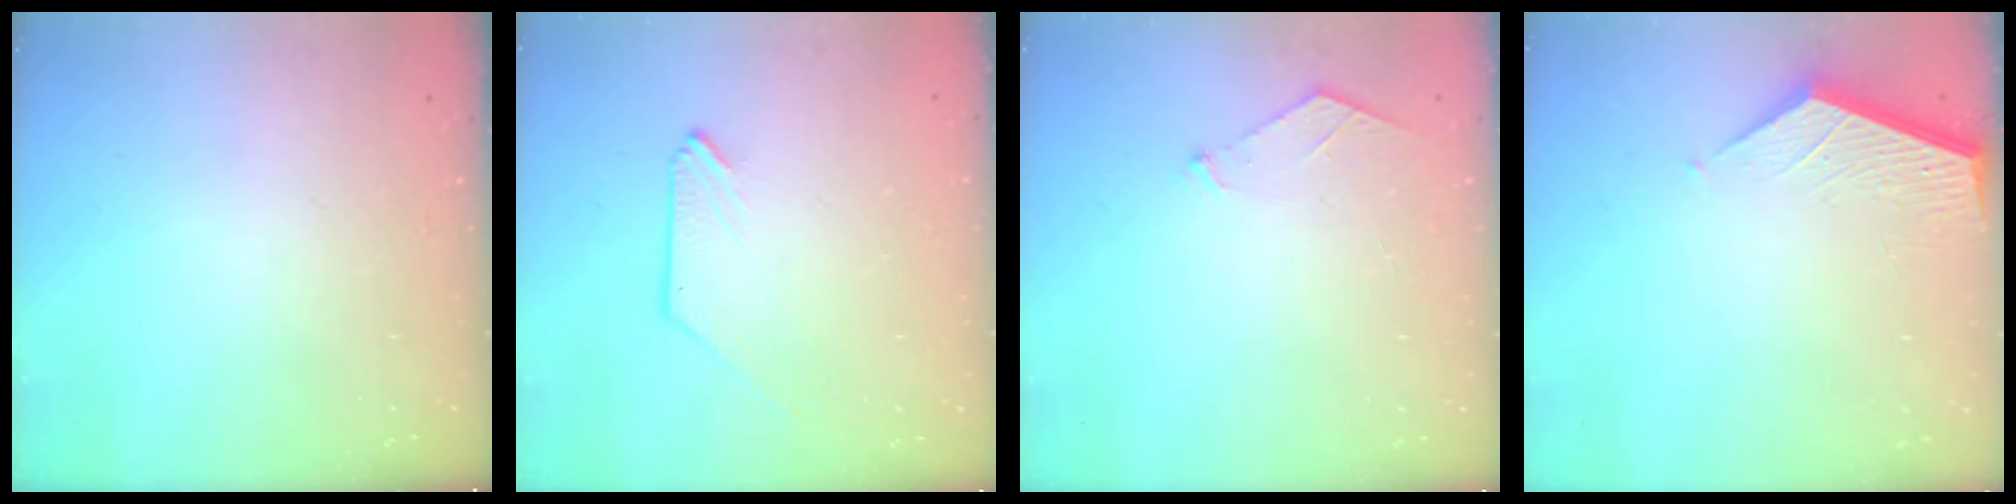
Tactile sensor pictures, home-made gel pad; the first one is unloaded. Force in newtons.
{"total": 0.0}
{"total": 4.7, "press": 4.6, "slide": 0.6}
{"total": 3.7, "press": 3.7, "slide": 0.4}